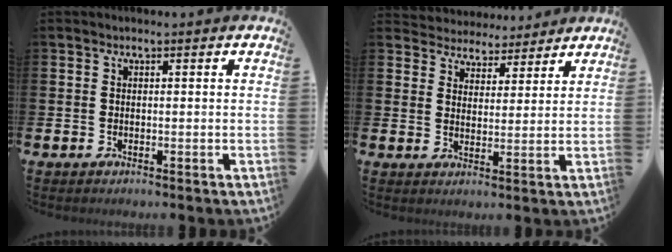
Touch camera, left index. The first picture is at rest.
{"total": 4.2, "force": [4.0, 1.3, -0.8], "torque": [-0.012, -0.026, 0.070]}